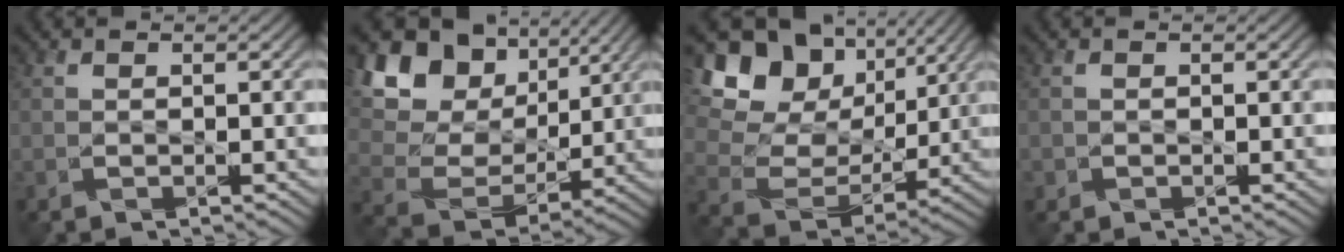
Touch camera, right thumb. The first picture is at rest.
{"total": 14.3, "force": [6.3, 10.2, 7.9], "torque": [-0.205, 0.028, 0.117]}
{"total": 14.4, "force": [6.1, 10.3, 7.9], "torque": [-0.190, 0.026, 0.113]}
{"total": 0.6, "force": [-0.2, 0.5, -0.1], "torque": [0.001, -0.005, -0.006]}